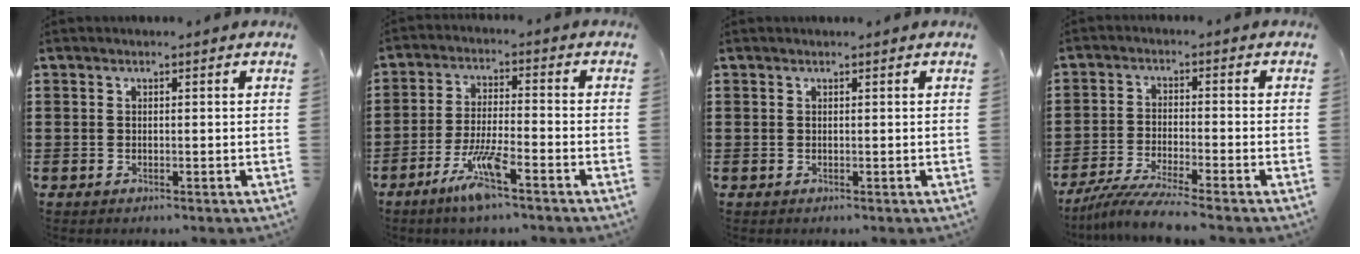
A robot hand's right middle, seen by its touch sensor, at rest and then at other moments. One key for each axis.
{"total": 7.3, "fx": -4.5, "fy": 0.9, "fz": 5.7, "tx": -0.123, "ty": -0.010, "tz": -0.084}
{"total": 0.0}
{"total": 5.1, "fx": -4.6, "fy": -0.5, "fz": 2.1, "tx": -0.054, "ty": -0.021, "tz": -0.094}